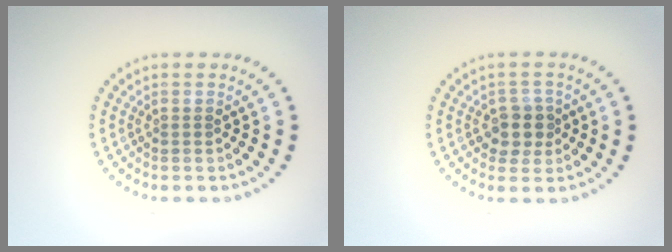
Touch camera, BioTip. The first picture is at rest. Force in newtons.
{"total": 2.4, "press": 2.2, "slide": 1.0}